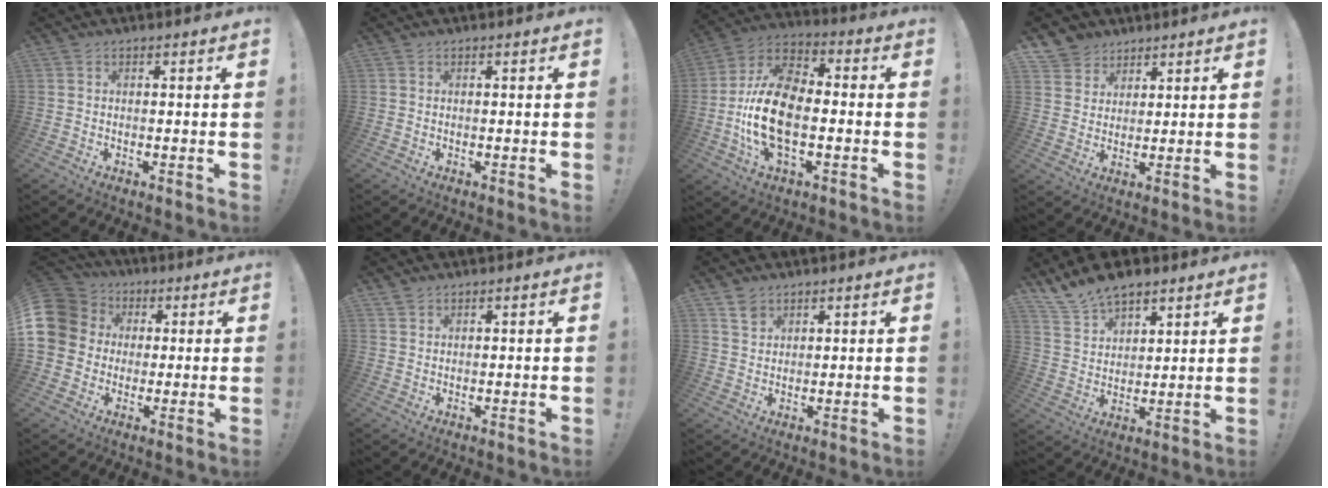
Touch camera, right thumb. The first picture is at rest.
{"total": 0.0}
{"total": 18.4, "force": [-3.5, 10.5, 14.7], "torque": [-0.287, 0.014, -0.056]}
{"total": 6.5, "force": [4.4, 4.8, 0.3], "torque": [-0.013, -0.034, 0.089]}
{"total": 13.1, "force": [2.0, 11.6, 5.7], "torque": [-0.110, 0.004, 0.042]}
{"total": 1.4, "force": [1.2, 0.5, 0.2], "torque": [-0.001, -0.006, 0.023]}
{"total": 4.0, "force": [2.9, 2.5, 1.3], "torque": [-0.017, -0.015, 0.053]}
{"total": 10.5, "force": [8.6, 5.3, 3.1], "torque": [-0.069, -0.057, 0.168]}